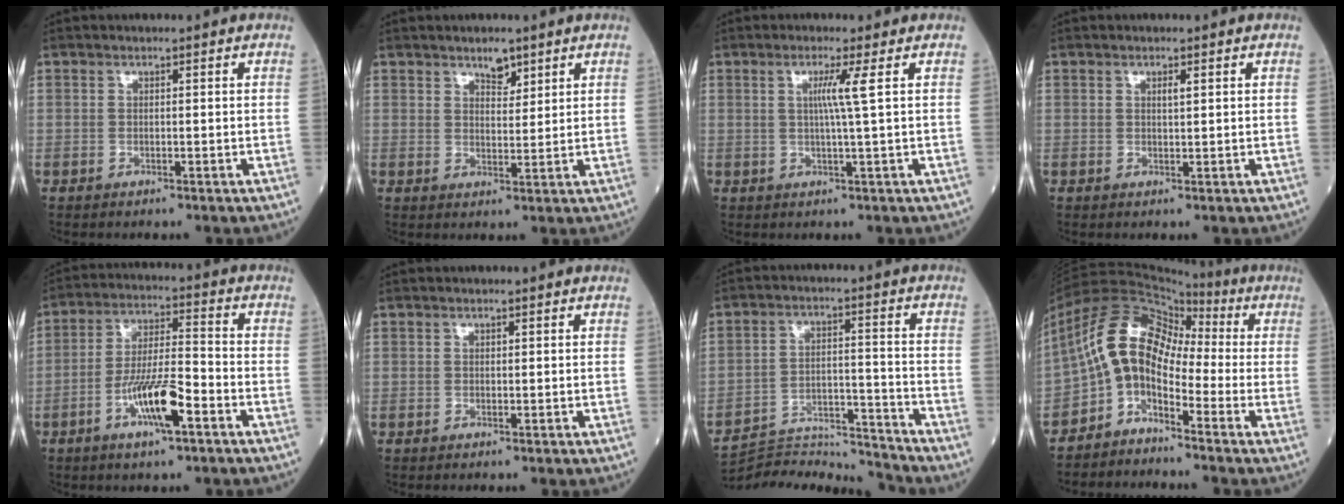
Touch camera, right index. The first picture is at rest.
{"total": 3.1, "force": [2.3, 1.4, 1.6], "torque": [-0.024, -0.002, 0.039]}
{"total": 3.4, "force": [0.8, -1.2, 3.1], "torque": [-0.058, -0.004, 0.015]}
{"total": 1.0, "force": [0.5, 0.1, 0.8], "torque": [-0.018, -0.002, 0.008]}
{"total": 9.6, "force": [-4.3, 1.5, 8.4], "torque": [-0.161, 0.000, -0.078]}
{"total": 0.0}
{"total": 11.7, "force": [-11.6, -1.8, -0.8], "torque": [0.006, 0.018, -0.201]}
{"total": 8.7, "force": [-2.7, 4.9, 6.7], "torque": [-0.127, 0.035, -0.061]}